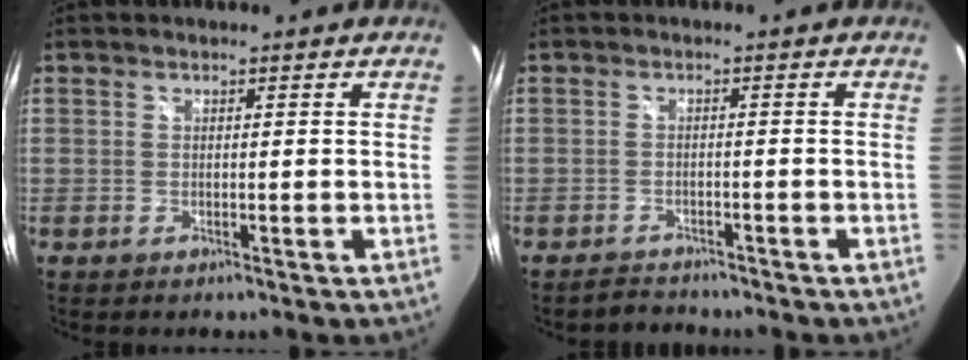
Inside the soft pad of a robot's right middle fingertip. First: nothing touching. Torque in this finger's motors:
{"motor_torque": [-0.20, -0.11, 0.00, -0.01]}